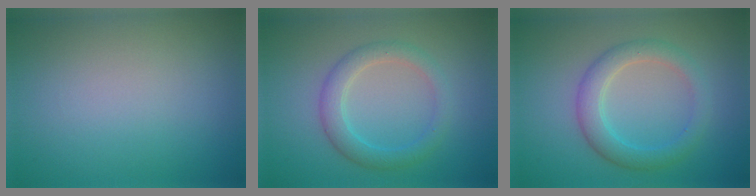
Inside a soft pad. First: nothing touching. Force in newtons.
{"total": 3.0, "press": 3.0, "slide": 0.2}
{"total": 3.4, "press": 3.4, "slide": 0.2}